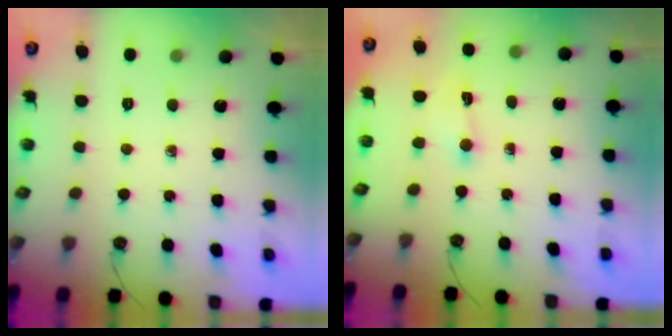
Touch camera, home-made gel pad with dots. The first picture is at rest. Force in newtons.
{"total": 0.8, "press": 0.8, "slide": 0.2}